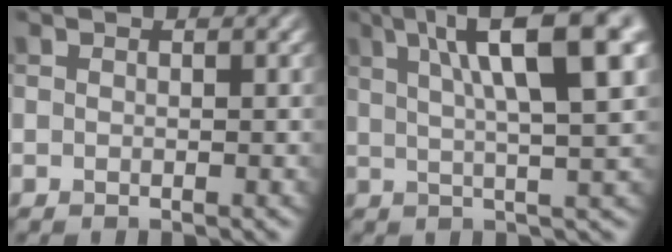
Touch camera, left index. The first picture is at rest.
{"total": 11.7, "force": [4.9, 2.7, 10.3], "torque": [-0.126, 0.019, 0.070]}